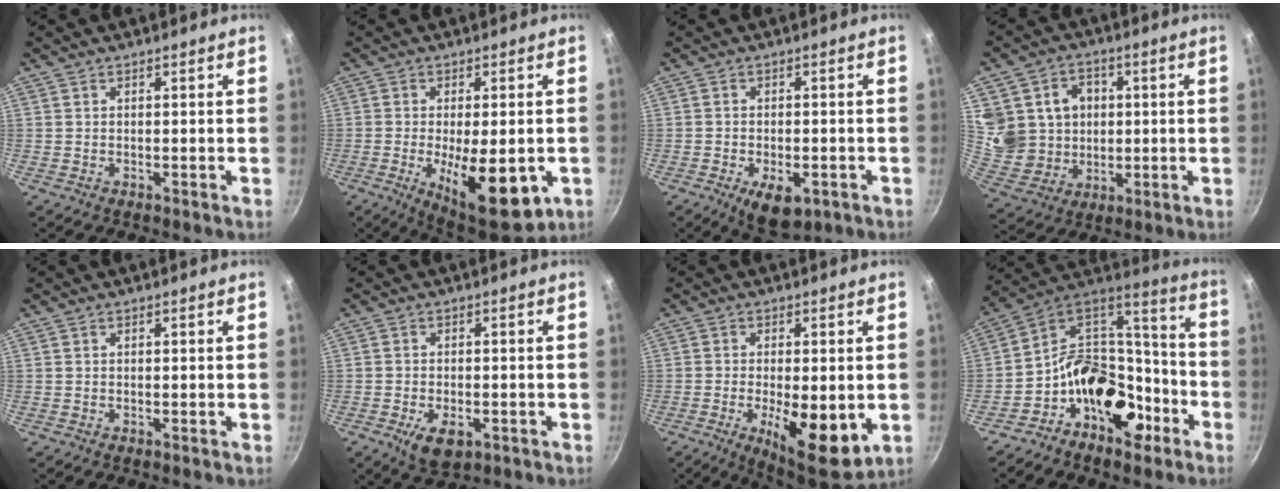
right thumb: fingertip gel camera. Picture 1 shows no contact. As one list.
[{"total": 15.3, "force": [-4.0, 5.9, 13.6], "torque": [-0.181, -0.006, -0.046]}, {"total": 7.8, "force": [-3.1, 4.1, 5.8], "torque": [-0.073, 0.009, -0.035]}, {"total": 14.5, "force": [2.2, 13.0, 6.0], "torque": [-0.091, -0.009, 0.053]}, {"total": 0.0}, {"total": 6.5, "force": [-2.5, 3.6, 4.8], "torque": [-0.072, 0.004, -0.034]}, {"total": 12.6, "force": [-2.9, 4.6, 11.4], "torque": [-0.169, -0.004, -0.033]}, {"total": 19.1, "force": [-8.8, 12.8, 11.1], "torque": [-0.127, 0.100, -0.155]}]